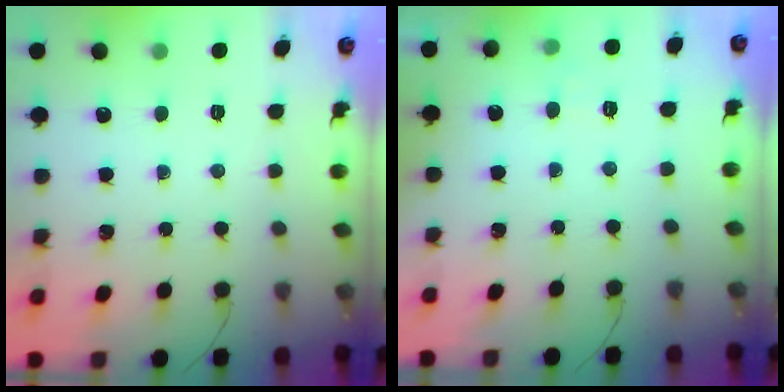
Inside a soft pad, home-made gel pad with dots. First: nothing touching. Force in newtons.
{"total": 3.0, "press": 2.6, "slide": 1.5}